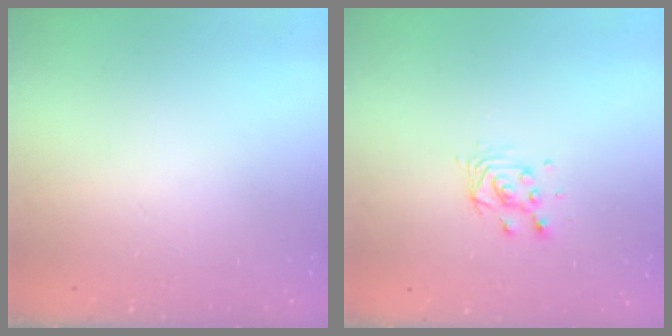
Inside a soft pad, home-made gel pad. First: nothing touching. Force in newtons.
{"total": 4.2, "press": 4.2, "slide": 0.3}